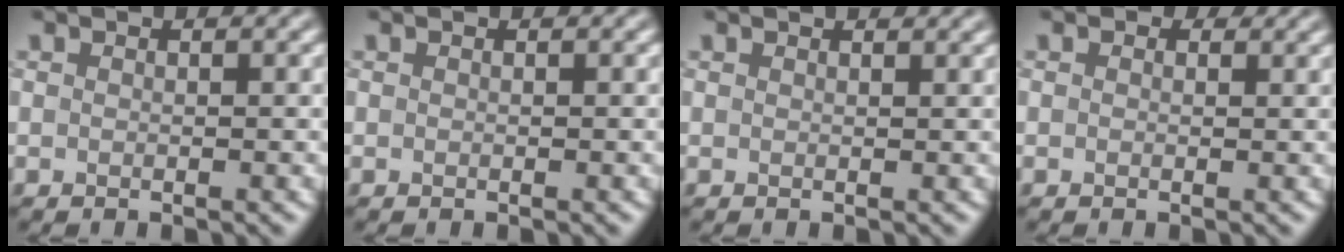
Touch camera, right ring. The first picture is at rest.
{"total": 0.0}
{"total": 1.1, "force": [1.0, 0.2, 0.4], "torque": [-0.007, -0.003, 0.009]}
{"total": 0.8, "force": [0.4, 0.6, 0.4], "torque": [-0.004, -0.005, -0.002]}